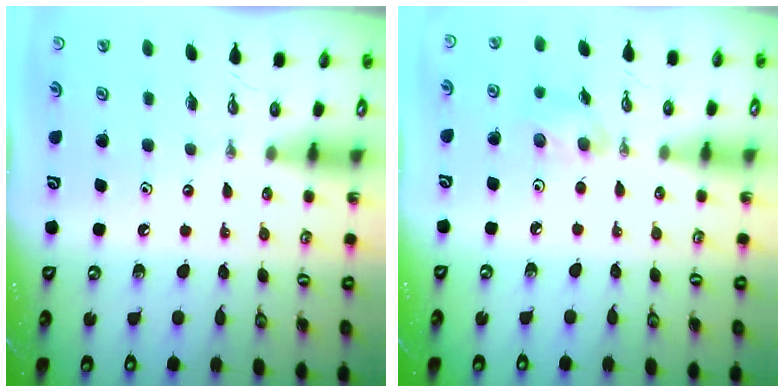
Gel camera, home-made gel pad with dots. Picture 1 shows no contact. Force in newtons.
{"total": 7.3, "press": 6.7, "slide": 2.9}